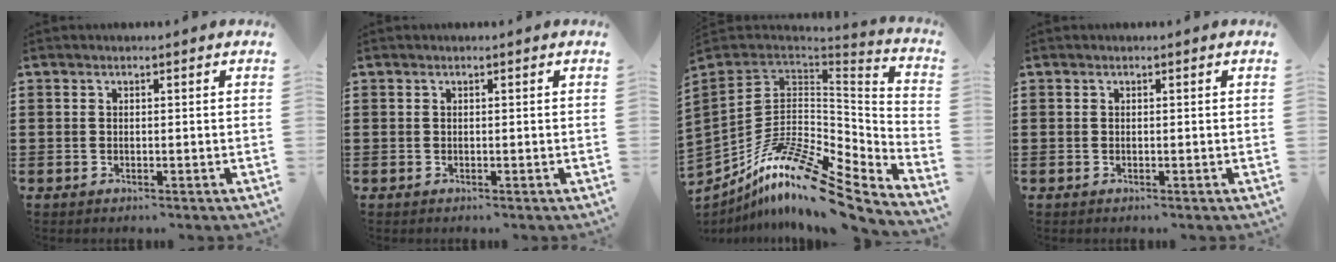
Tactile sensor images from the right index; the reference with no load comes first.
{"total": 0.0}
{"total": 15.6, "force": [-10.3, 5.6, 10.2], "torque": [-0.205, 0.025, -0.192]}
{"total": 0.0}